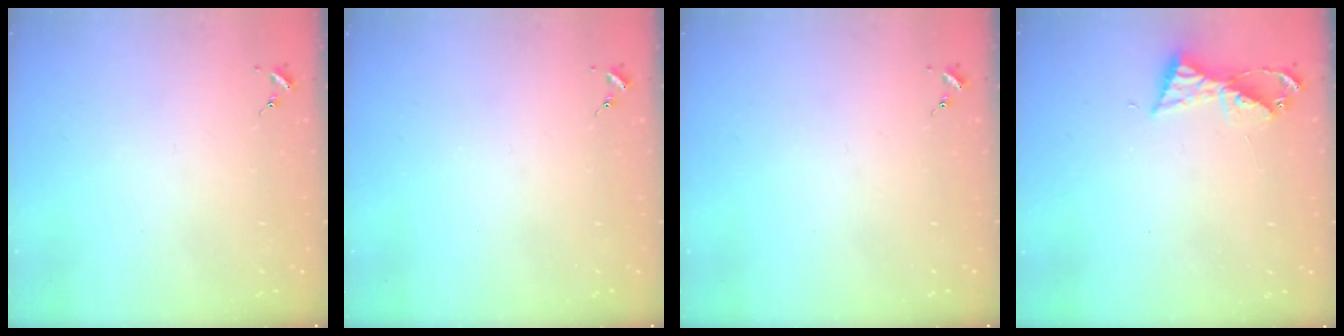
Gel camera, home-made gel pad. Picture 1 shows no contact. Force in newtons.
{"total": 0.0}
{"total": 0.0}
{"total": 7.1, "press": 7.1, "slide": 0.5}